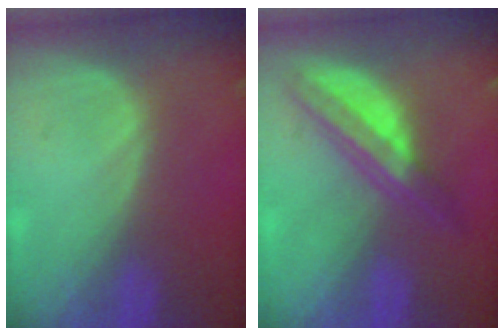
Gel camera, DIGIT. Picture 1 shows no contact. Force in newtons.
{"total": 6.8, "press": 5.8, "slide": 3.4}